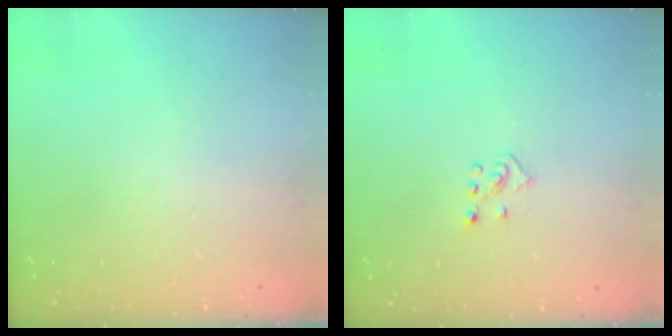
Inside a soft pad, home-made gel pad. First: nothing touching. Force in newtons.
{"total": 2.3, "press": 2.3, "slide": 0.5}